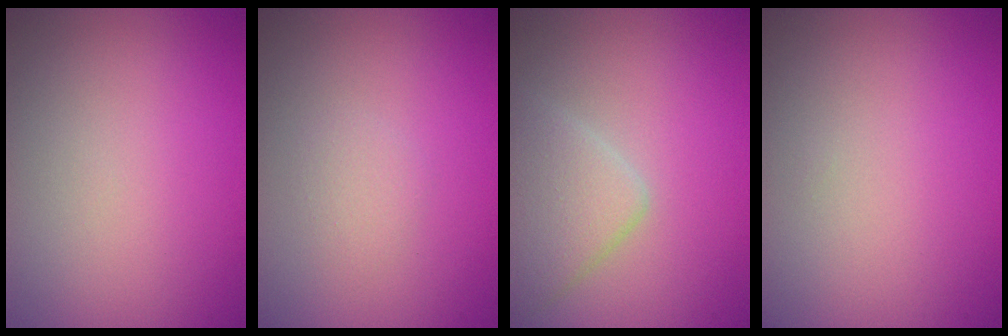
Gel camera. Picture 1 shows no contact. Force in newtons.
{"total": 1.0, "press": 1.0, "slide": 0.1}
{"total": 3.8, "press": 3.8, "slide": 0.1}
{"total": 0.0}